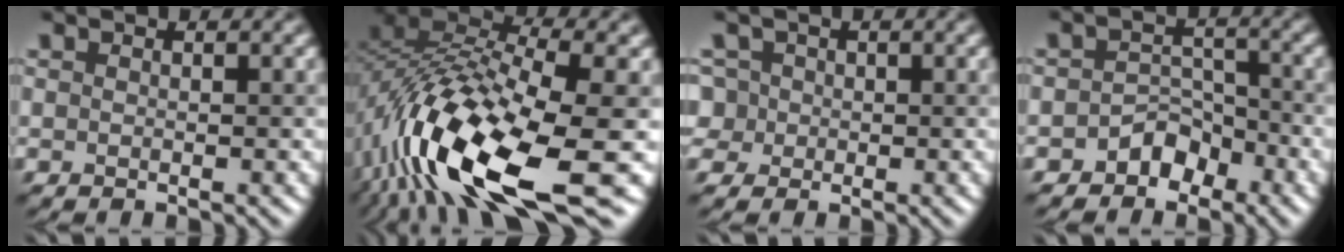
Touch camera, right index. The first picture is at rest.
{"total": 15.0, "force": [-6.6, 4.9, 12.6], "torque": [-0.249, -0.006, -0.118]}
{"total": 4.1, "force": [0.9, 3.7, 1.4], "torque": [-0.025, 0.032, -0.001]}
{"total": 2.7, "force": [-1.8, 1.9, 1.0], "torque": [-0.006, 0.012, -0.030]}